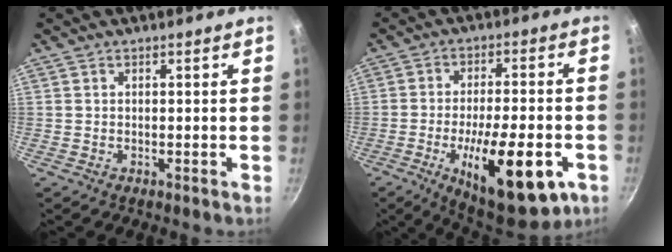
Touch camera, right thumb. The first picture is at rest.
{"total": 19.6, "force": [-7.2, 6.8, 16.9], "torque": [-0.234, 0.016, -0.099]}